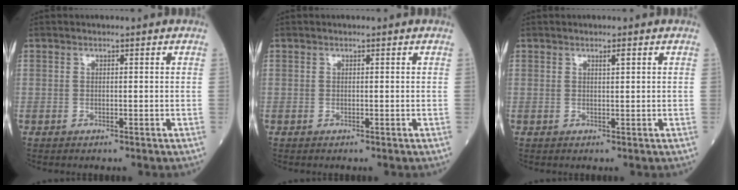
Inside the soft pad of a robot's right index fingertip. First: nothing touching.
{"total": 0.0}
{"total": 1.0, "force": [0.6, 0.0, 0.9], "torque": [-0.015, -0.001, 0.010]}